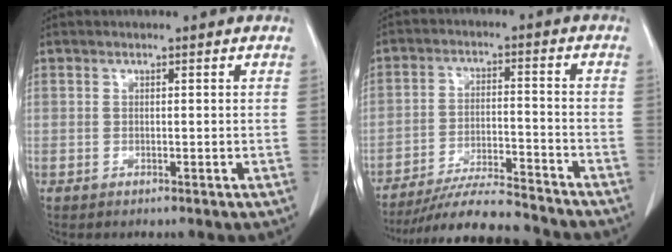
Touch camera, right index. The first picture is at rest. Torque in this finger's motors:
{"motor_torque": [-0.97, -0.37, 0.01, -0.01]}